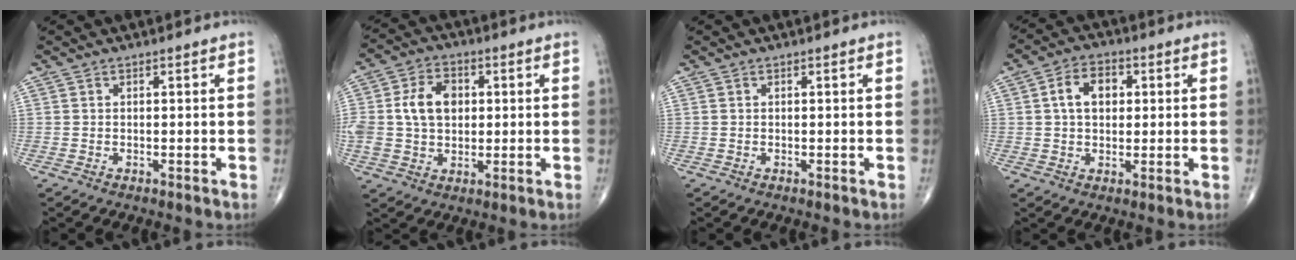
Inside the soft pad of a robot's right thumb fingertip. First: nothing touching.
{"total": 10.6, "force": [1.3, 7.7, 7.1], "torque": [-0.119, 0.008, 0.024]}
{"total": 0.0}
{"total": 7.1, "force": [1.4, 4.9, 5.0], "torque": [-0.068, 0.011, 0.018]}